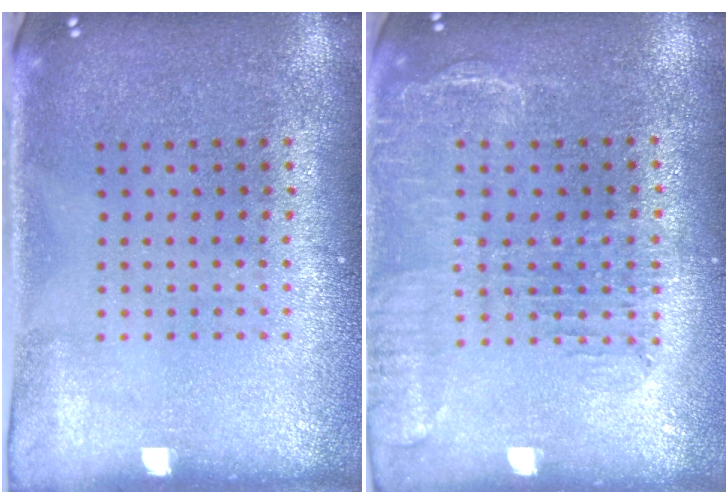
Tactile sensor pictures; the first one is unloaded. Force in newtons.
{"total": 1.7, "press": 1.4, "slide": 0.8}